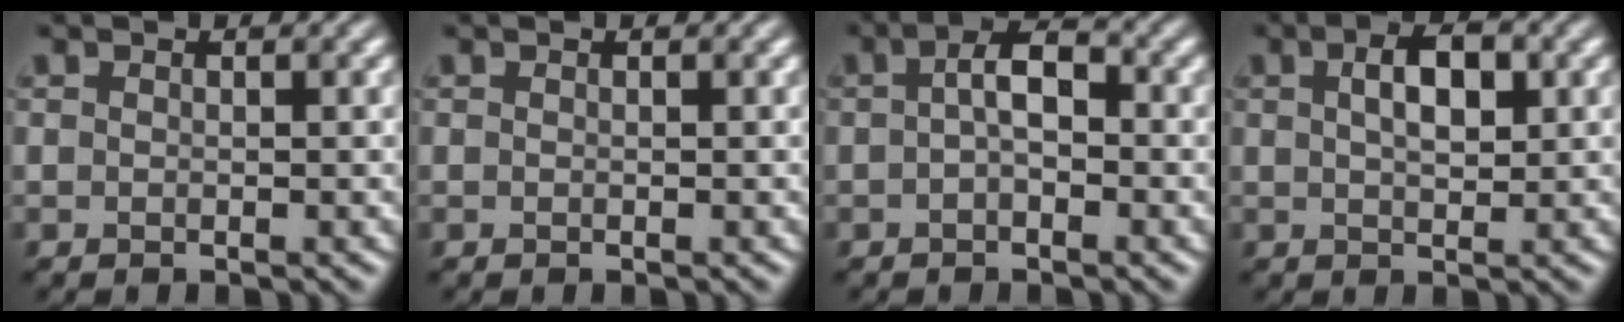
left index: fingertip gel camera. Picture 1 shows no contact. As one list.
[{"total": 0.0}, {"total": 2.9, "force": [-0.1, 1.4, 2.6], "torque": [-0.046, 0.007, -0.008]}, {"total": 3.8, "force": [1.0, 1.9, 3.1], "torque": [-0.057, 0.007, 0.018]}]